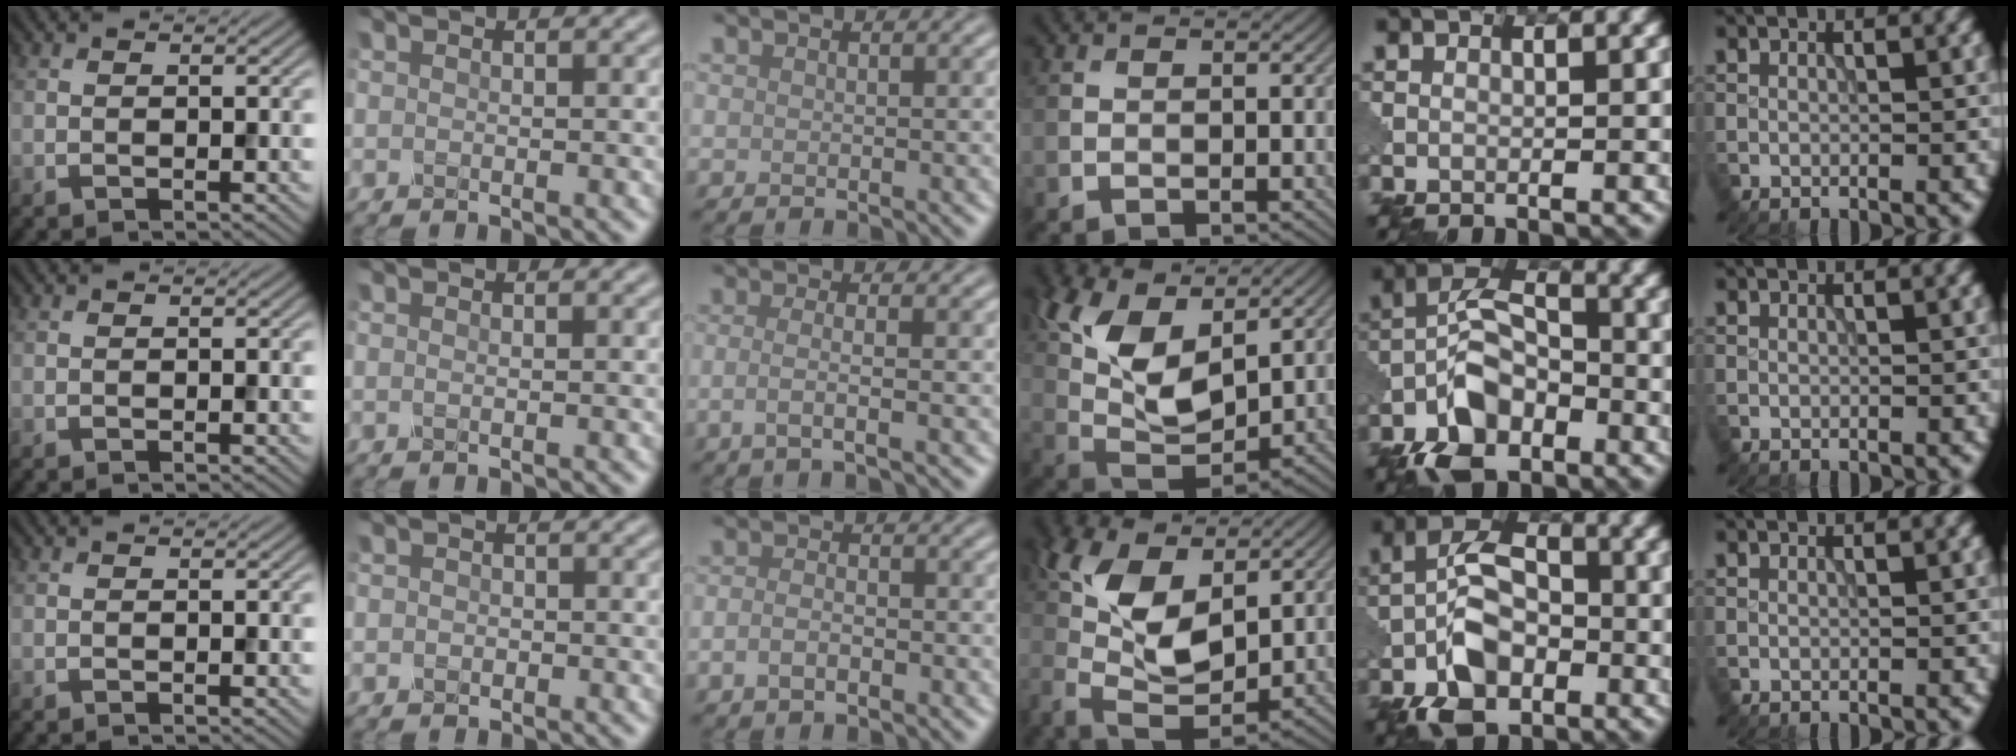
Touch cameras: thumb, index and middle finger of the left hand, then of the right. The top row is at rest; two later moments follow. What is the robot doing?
{"motion": "insert", "object": "pin"}